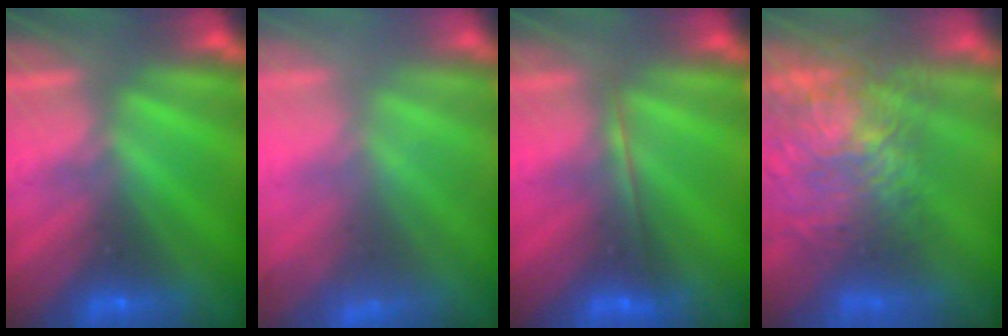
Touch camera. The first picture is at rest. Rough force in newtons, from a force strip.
{"total": 1.0}
{"total": 1.8}
{"total": 7.8}